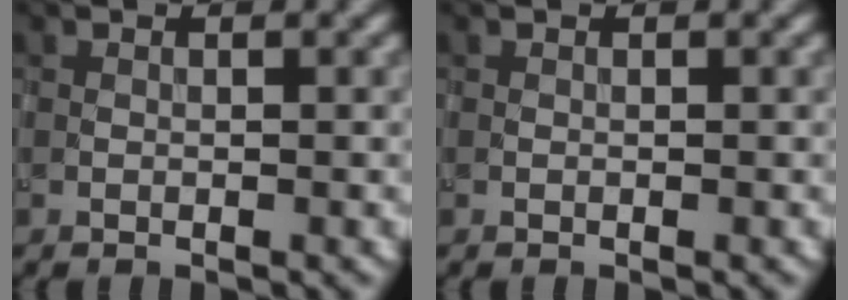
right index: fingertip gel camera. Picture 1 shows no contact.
{"total": 0.0}